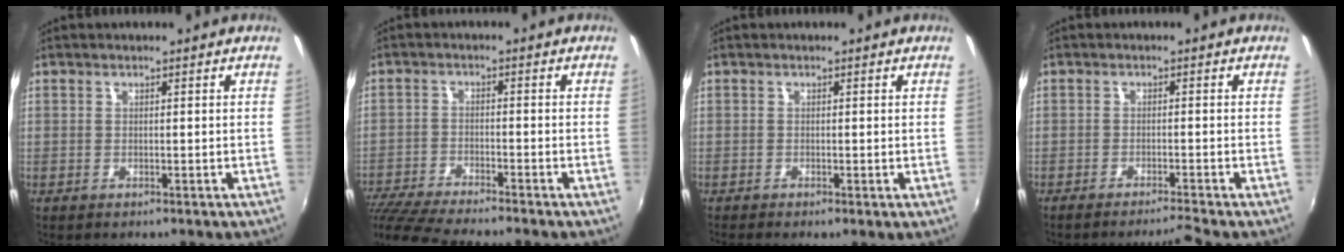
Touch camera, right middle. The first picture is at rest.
{"total": 11.5, "force": [-10.4, -0.2, 4.9], "torque": [-0.122, -0.032, -0.190]}
{"total": 0.6, "force": [0.0, -0.1, 0.5], "torque": [-0.010, -0.003, -0.003]}
{"total": 3.1, "force": [-2.8, -0.8, 1.0], "torque": [-0.029, 0.002, -0.051]}